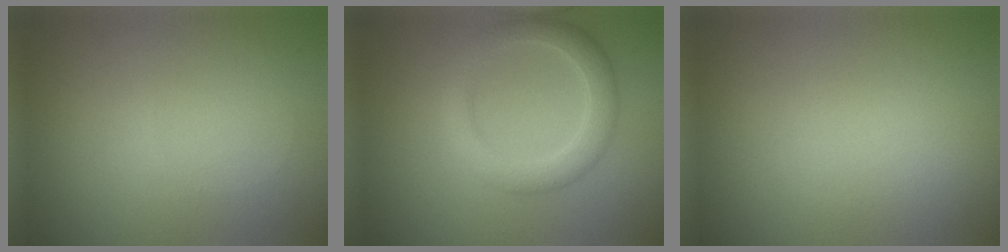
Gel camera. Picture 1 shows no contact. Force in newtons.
{"total": 3.6, "press": 3.6, "slide": 0.1}
{"total": 0.0}